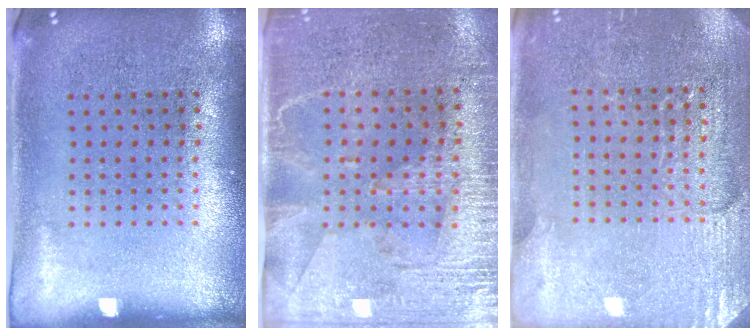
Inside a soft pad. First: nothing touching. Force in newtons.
{"total": 3.0, "press": 2.7, "slide": 1.3}
{"total": 2.9, "press": 2.9, "slide": 0.2}